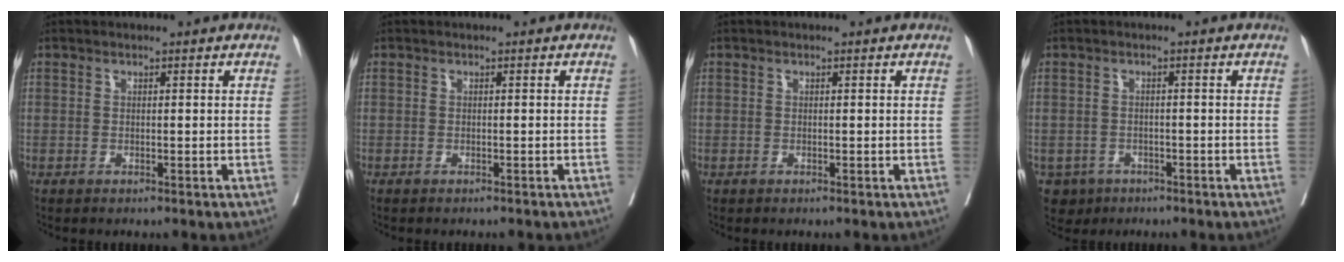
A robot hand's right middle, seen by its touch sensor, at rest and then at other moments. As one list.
[{"total": 1.9, "force": [-1.8, 0.2, 0.6], "torque": [-0.009, 0.000, -0.022]}, {"total": 0.0}, {"total": 3.8, "force": [-2.3, 3.1, 0.4], "torque": [-0.006, 0.005, -0.033]}]